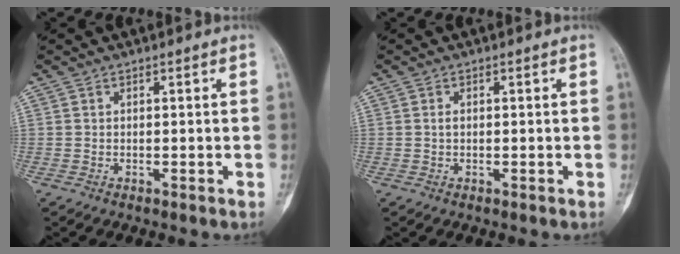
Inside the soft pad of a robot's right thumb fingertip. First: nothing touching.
{"total": 0.8, "force": [-0.1, 0.4, 0.7], "torque": [-0.013, 0.001, -0.001]}